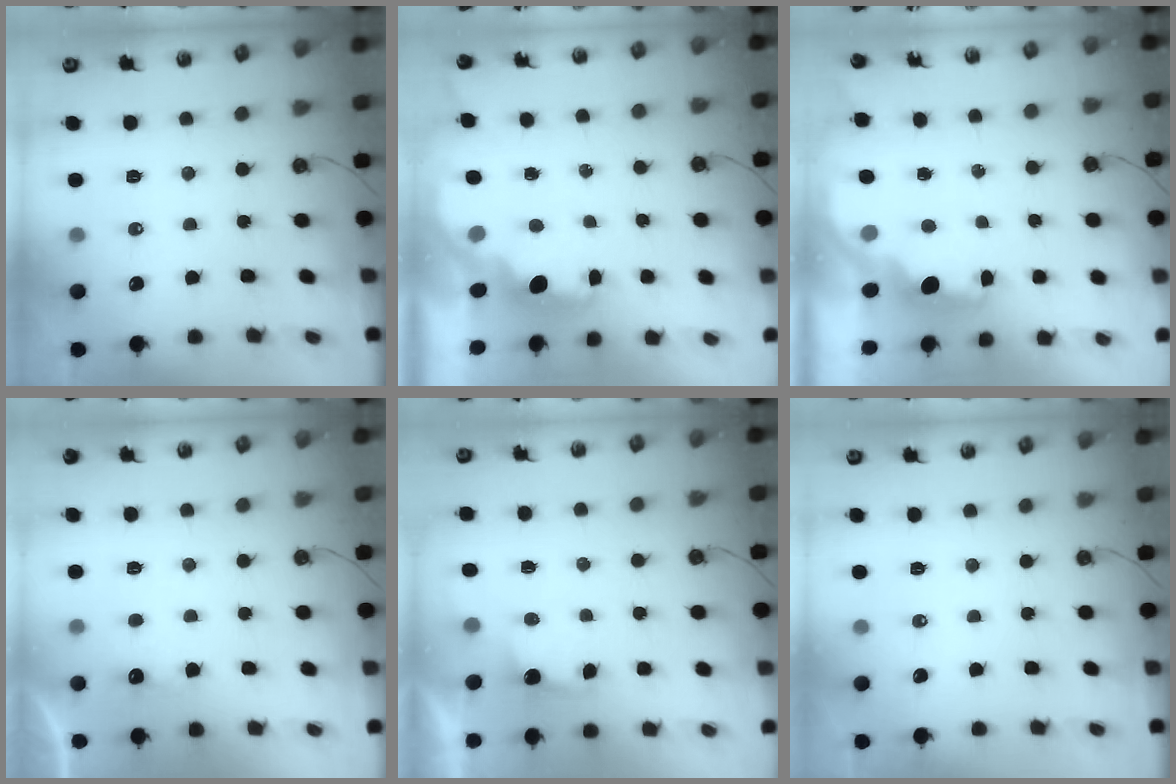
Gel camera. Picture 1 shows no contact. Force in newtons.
{"total": 2.2, "press": 2.1, "slide": 0.8}
{"total": 2.9, "press": 2.7, "slide": 0.9}
{"total": 2.6, "press": 2.4, "slide": 0.9}
{"total": 1.4, "press": 1.0, "slide": 0.9}
{"total": 0.0}